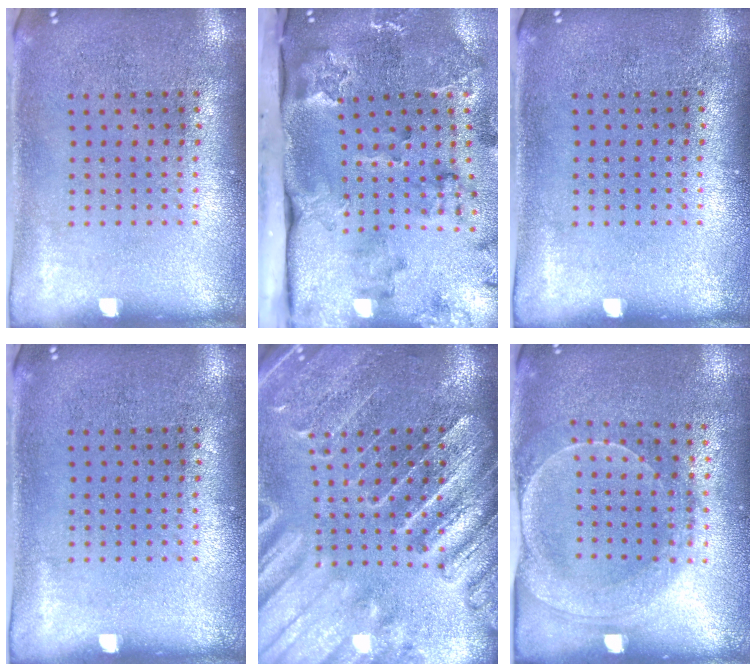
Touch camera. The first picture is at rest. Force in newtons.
{"total": 3.2, "press": 2.5, "slide": 2.0}
{"total": 0.0}
{"total": 0.0}
{"total": 3.6, "press": 3.2, "slide": 1.6}
{"total": 1.8, "press": 1.7, "slide": 0.4}